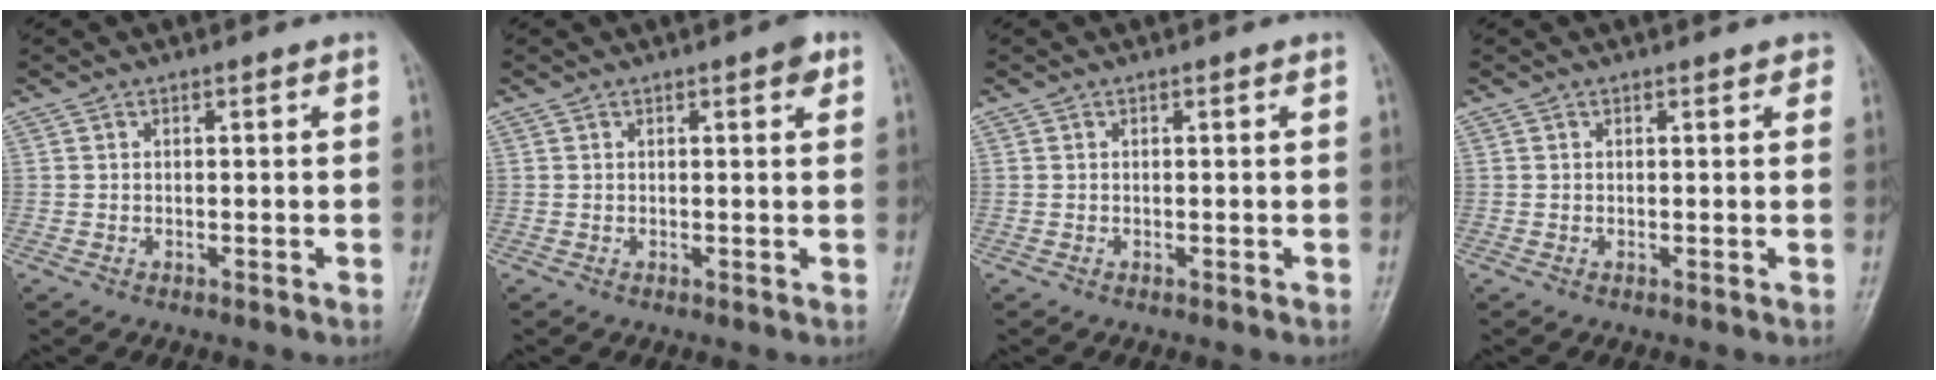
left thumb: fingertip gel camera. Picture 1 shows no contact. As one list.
[{"total": 2.2, "force": [1.1, 0.7, 1.7], "torque": [-0.017, -0.001, 0.011]}, {"total": 0.0}, {"total": 1.6, "force": [1.1, 0.9, 0.9], "torque": [0.004, 0.000, 0.006]}]